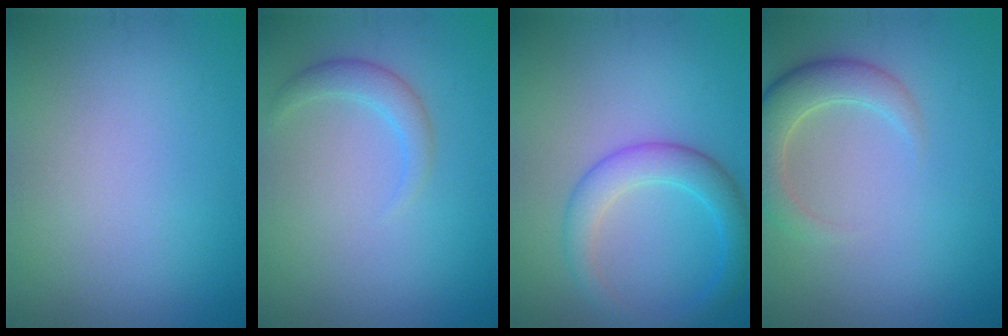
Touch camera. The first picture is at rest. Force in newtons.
{"total": 2.0, "press": 2.0, "slide": 0.2}
{"total": 4.0, "press": 4.0, "slide": 0.2}
{"total": 4.2, "press": 4.2, "slide": 0.5}